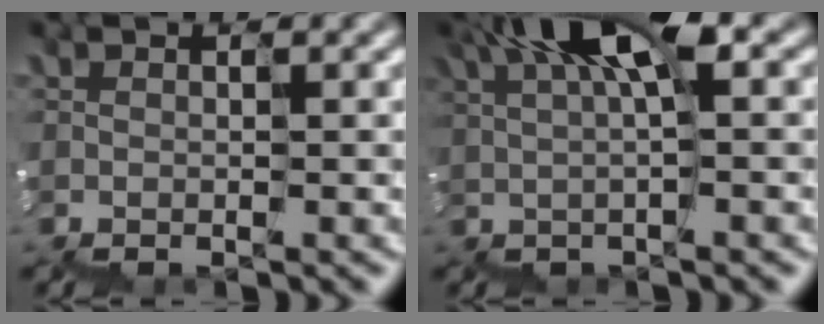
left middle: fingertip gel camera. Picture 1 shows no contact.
{"total": 5.0, "force": [1.9, 1.0, 4.5], "torque": [-0.094, 0.013, 0.032]}